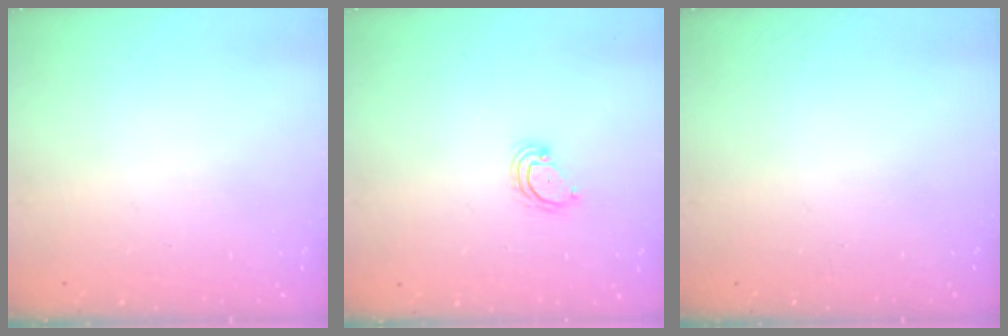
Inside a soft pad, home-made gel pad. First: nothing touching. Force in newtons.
{"total": 3.2, "press": 3.2, "slide": 0.3}
{"total": 0.0}